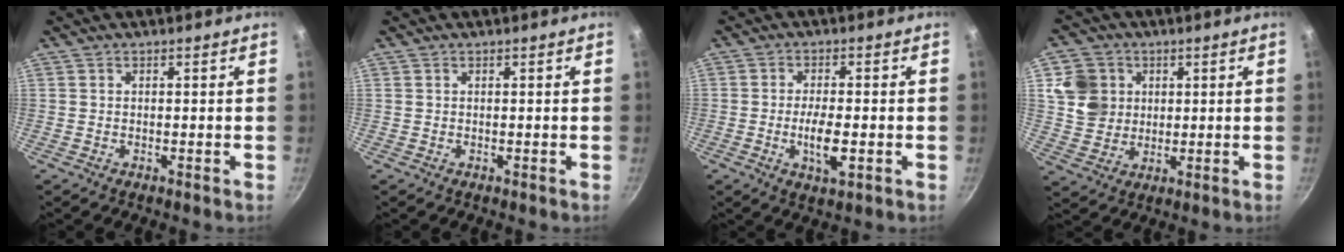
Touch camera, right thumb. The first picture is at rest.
{"total": 0.0}
{"total": 6.2, "force": [-1.4, 2.3, 5.6], "torque": [-0.098, -0.004, -0.023]}
{"total": 9.3, "force": [2.2, 8.3, 3.5], "torque": [-0.041, -0.002, 0.044]}